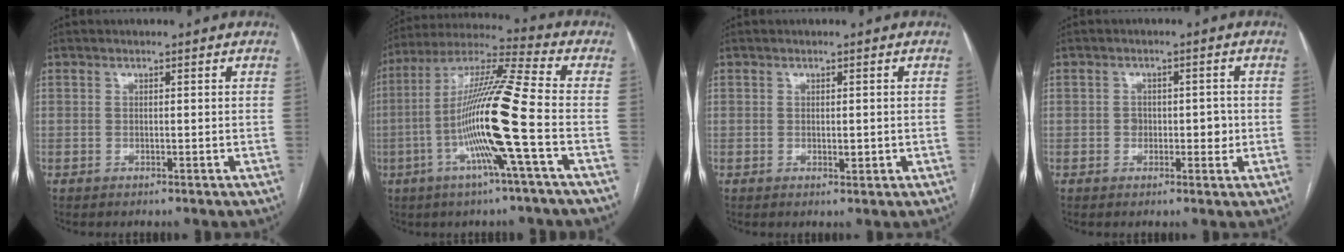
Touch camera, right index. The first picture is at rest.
{"total": 16.4, "force": [-4.2, -1.5, 15.8], "torque": [-0.303, -0.002, -0.092]}
{"total": 1.3, "force": [-0.1, 0.4, 1.2], "torque": [-0.019, -0.004, 0.002]}
{"total": 3.1, "force": [-0.4, 2.0, 2.4], "torque": [-0.026, 0.007, -0.003]}